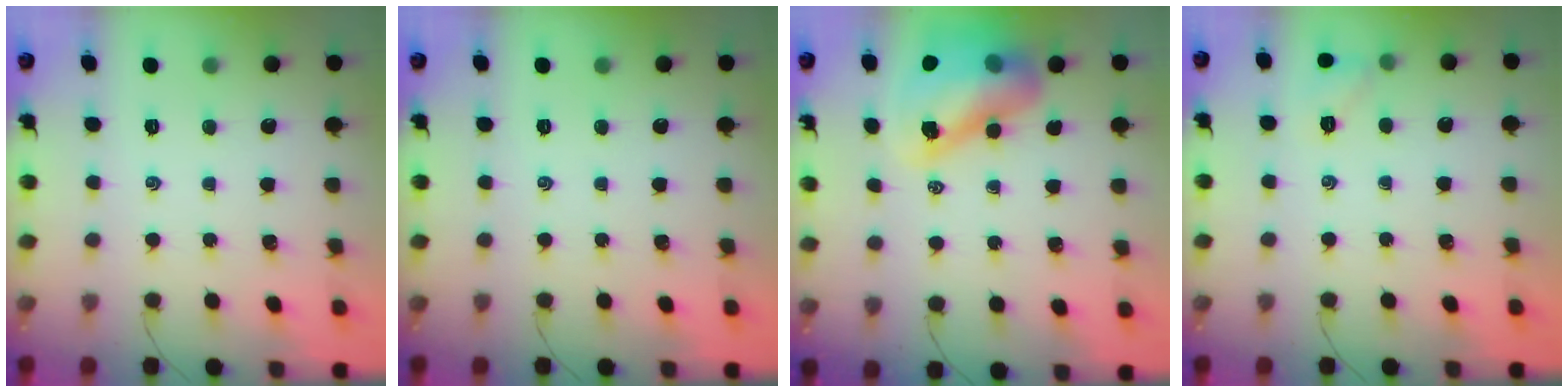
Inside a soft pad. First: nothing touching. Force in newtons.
{"total": 0.0}
{"total": 15.1, "press": 14.6, "slide": 4.0}
{"total": 6.4, "press": 6.2, "slide": 1.9}